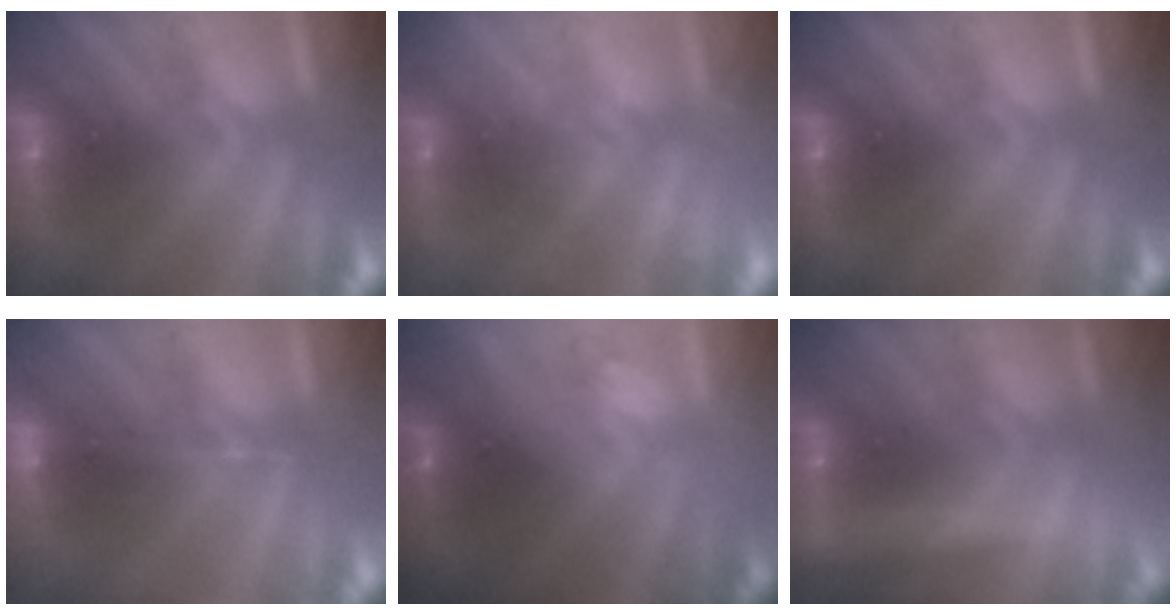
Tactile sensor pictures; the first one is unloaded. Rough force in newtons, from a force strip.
{"total": 2.3}
{"total": 0.0}
{"total": 1.5}
{"total": 7.2}
{"total": 2.2}